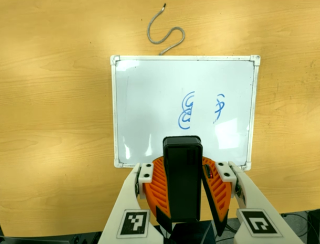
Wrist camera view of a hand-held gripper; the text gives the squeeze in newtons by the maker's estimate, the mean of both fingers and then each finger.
{"total": 10.0, "left": 9.7, "right": 10.4}